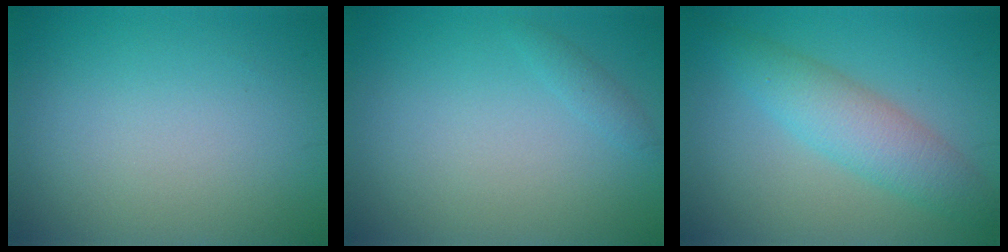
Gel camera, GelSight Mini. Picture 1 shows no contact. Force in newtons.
{"total": 0.8, "press": 0.8, "slide": 0.0}
{"total": 4.5, "press": 4.5, "slide": 0.1}